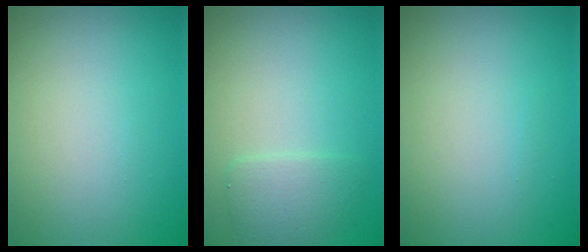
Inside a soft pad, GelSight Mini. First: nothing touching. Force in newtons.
{"total": 2.0, "press": 2.0, "slide": 0.2}
{"total": 0.0}